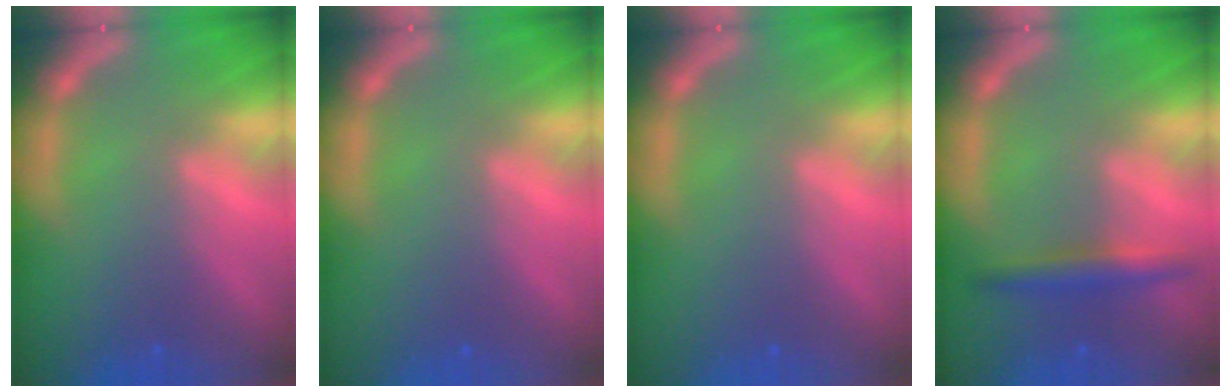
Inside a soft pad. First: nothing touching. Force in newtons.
{"total": 0.0}
{"total": 0.0}
{"total": 3.0}